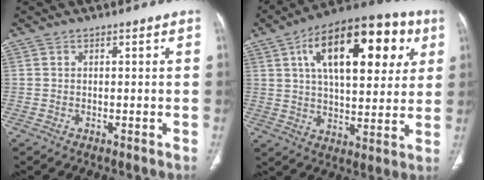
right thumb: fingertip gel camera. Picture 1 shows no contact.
{"total": 24.9, "force": [8.8, 11.8, 20.0], "torque": [-0.272, 0.006, 0.130]}